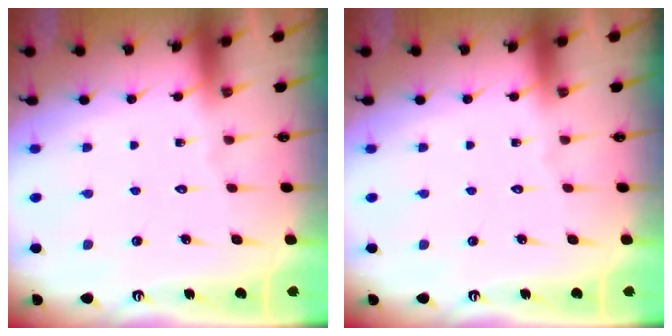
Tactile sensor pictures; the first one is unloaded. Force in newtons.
{"total": 0.0}